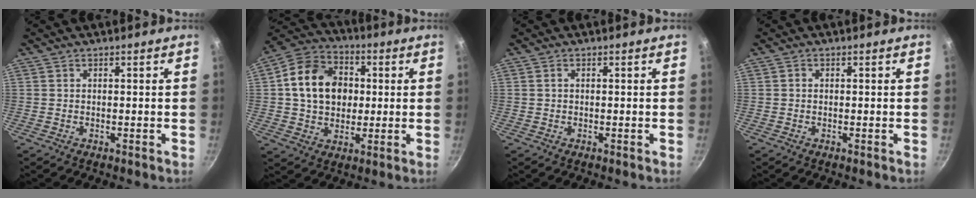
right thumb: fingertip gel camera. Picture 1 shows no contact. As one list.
[{"total": 14.8, "force": [1.8, 11.7, 9.0], "torque": [-0.128, 0.018, 0.019]}, {"total": 0.6, "force": [0.1, 0.4, 0.4], "torque": [-0.006, 0.004, 0.001]}, {"total": 0.6, "force": [0.0, 0.5, 0.3], "torque": [-0.003, 0.004, 0.000]}]